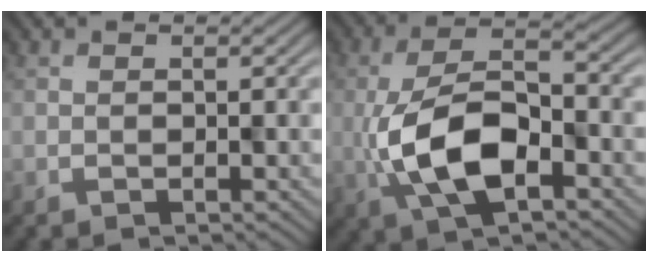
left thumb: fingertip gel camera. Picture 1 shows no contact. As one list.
[{"total": 9.8, "force": [-3.2, 4.6, 8.0], "torque": [-0.163, -0.003, -0.062]}]